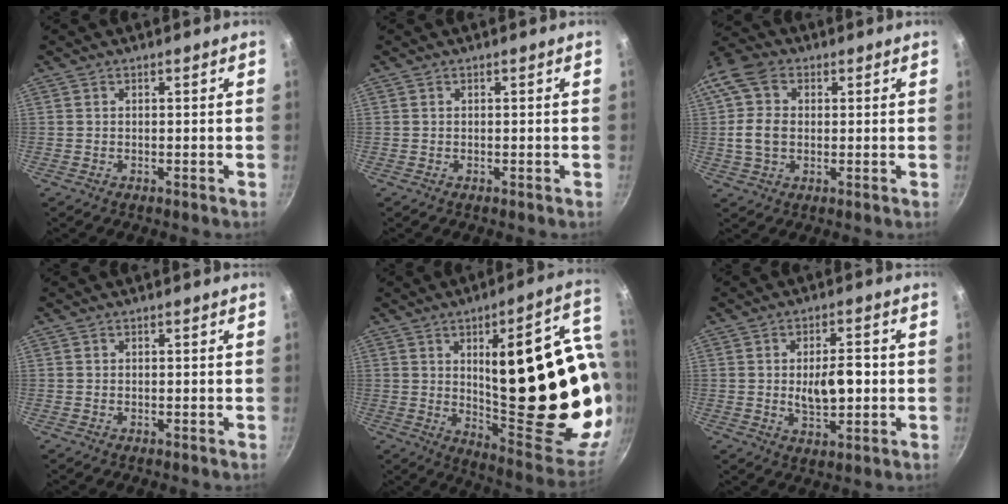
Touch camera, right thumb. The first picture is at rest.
{"total": 0.0}
{"total": 10.9, "force": [1.1, 8.2, 7.1], "torque": [-0.132, 0.013, 0.009]}
{"total": 0.0}
{"total": 32.5, "force": [1.6, 11.3, 30.4], "torque": [-0.394, -0.017, 0.052]}
{"total": 8.0, "force": [-0.2, 3.9, 7.0], "torque": [-0.092, 0.001, 0.001]}